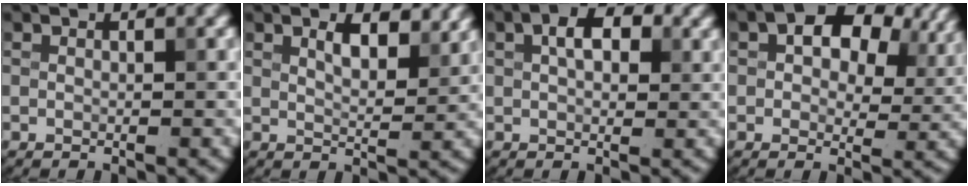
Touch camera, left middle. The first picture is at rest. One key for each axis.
{"total": 3.5, "fx": 2.1, "fy": 1.3, "fz": 2.5, "tx": -0.045, "ty": -0.002, "tz": 0.034}
{"total": 3.7, "fx": 1.2, "fy": 2.1, "fz": 2.8, "tx": -0.046, "ty": 0.008, "tz": 0.018}
{"total": 9.4, "fx": 4.0, "fy": 5.4, "fz": 6.6, "tx": -0.086, "ty": 0.006, "tz": 0.054}